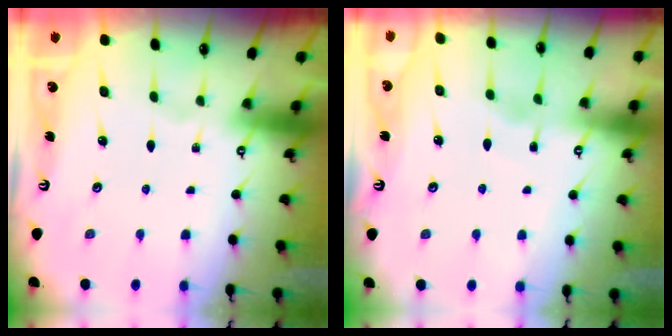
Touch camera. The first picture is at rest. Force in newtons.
{"total": 3.3, "press": 3.3, "slide": 0.4}